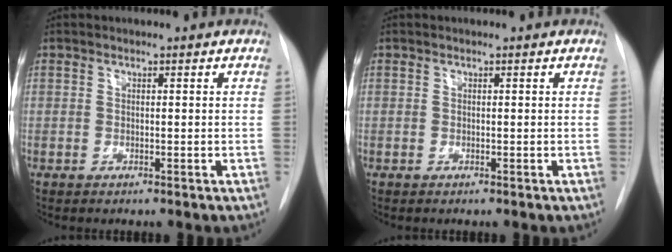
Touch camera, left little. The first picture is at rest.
{"total": 0.0}